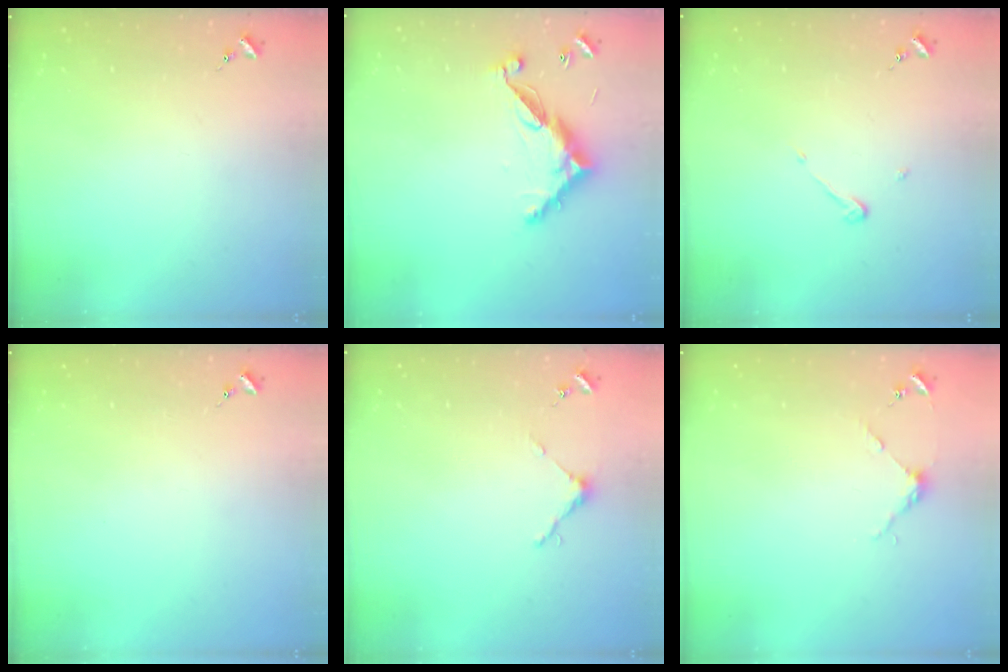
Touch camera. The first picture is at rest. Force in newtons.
{"total": 11.5, "press": 11.5, "slide": 0.4}
{"total": 3.7, "press": 3.7, "slide": 0.3}
{"total": 0.0}
{"total": 3.7, "press": 3.7, "slide": 0.3}
{"total": 3.7, "press": 3.7, "slide": 0.3}